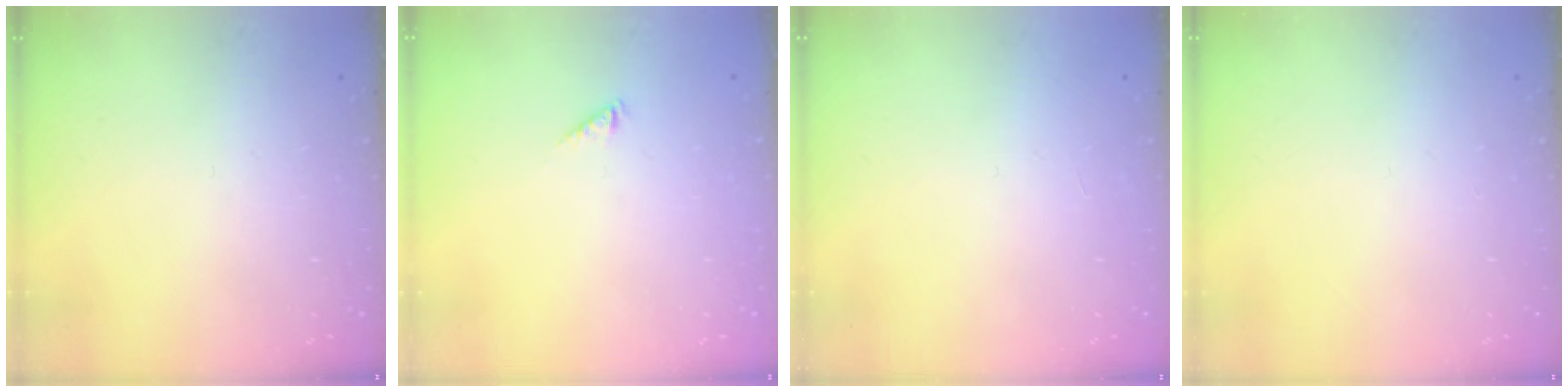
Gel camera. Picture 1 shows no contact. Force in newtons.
{"total": 0.9, "press": 0.8, "slide": 0.3}
{"total": 0.0}
{"total": 0.0}